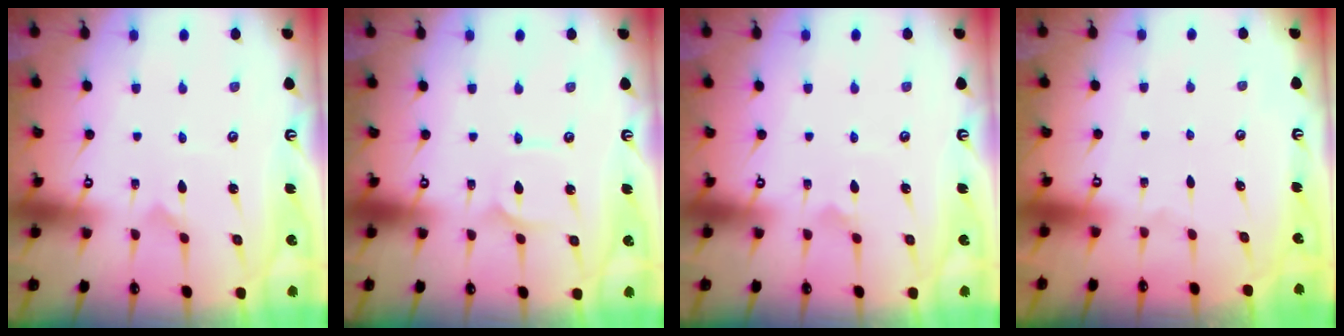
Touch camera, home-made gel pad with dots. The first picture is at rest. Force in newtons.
{"total": 1.6, "press": 1.6, "slide": 0.0}
{"total": 3.6, "press": 3.6, "slide": 0.2}
{"total": 0.0}